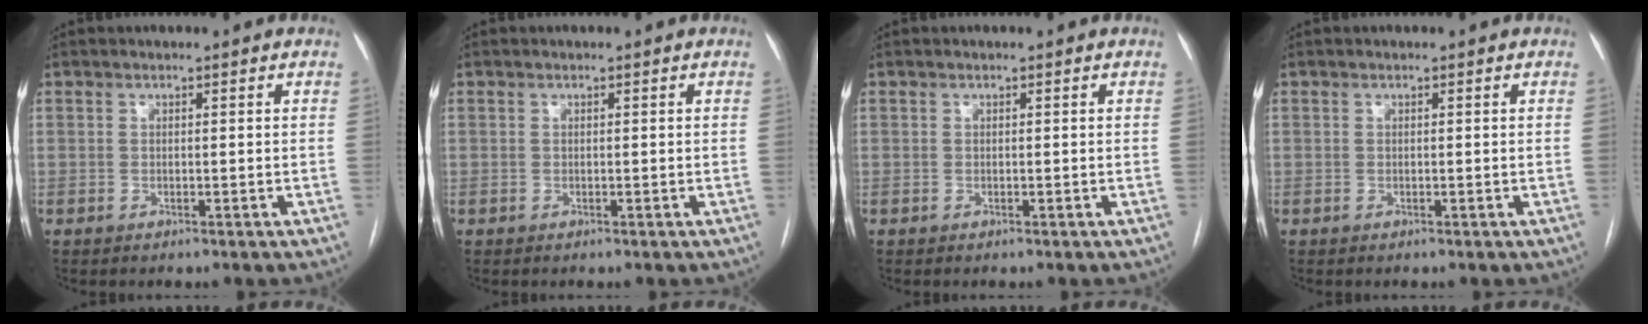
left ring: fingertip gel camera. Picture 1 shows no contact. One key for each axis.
{"total": 0.0}
{"total": 0.0}
{"total": 0.0}